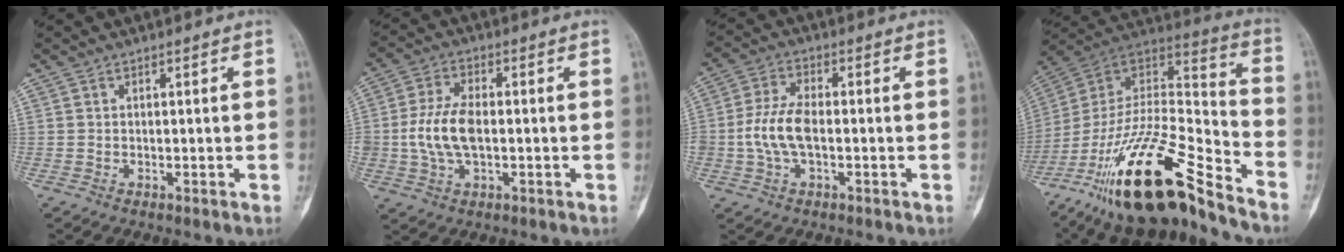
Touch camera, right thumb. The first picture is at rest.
{"total": 9.3, "force": [-0.7, 5.2, 7.7], "torque": [-0.160, 0.011, -0.015]}
{"total": 8.0, "force": [-1.2, 4.2, 6.7], "torque": [-0.151, 0.019, -0.025]}
{"total": 26.1, "force": [-18.0, 7.3, 17.4], "torque": [-0.320, 0.076, -0.316]}